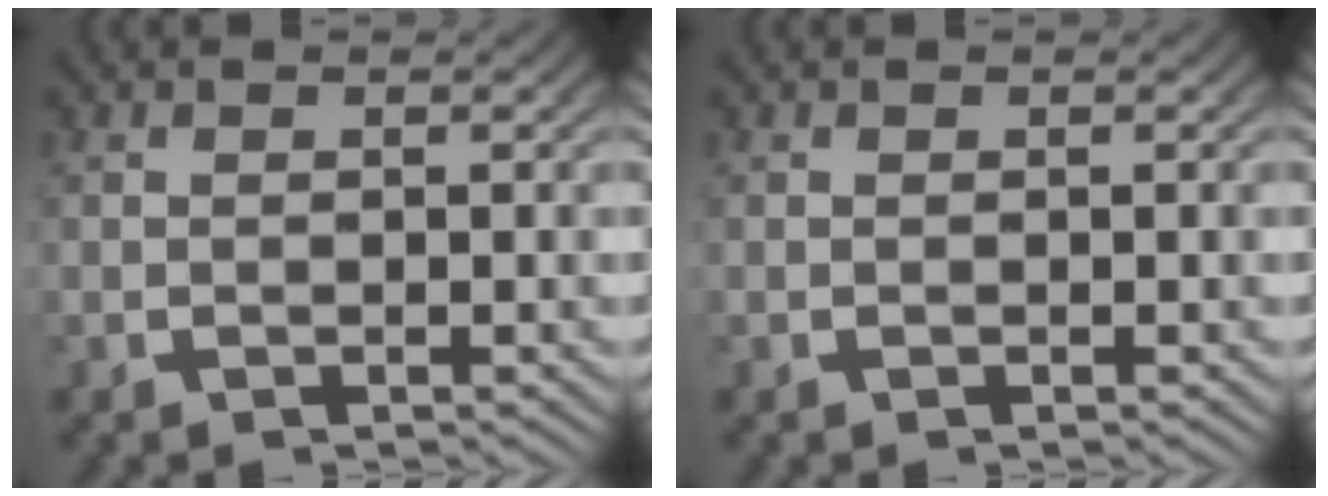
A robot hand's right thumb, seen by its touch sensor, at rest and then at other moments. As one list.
[{"total": 0.0}]